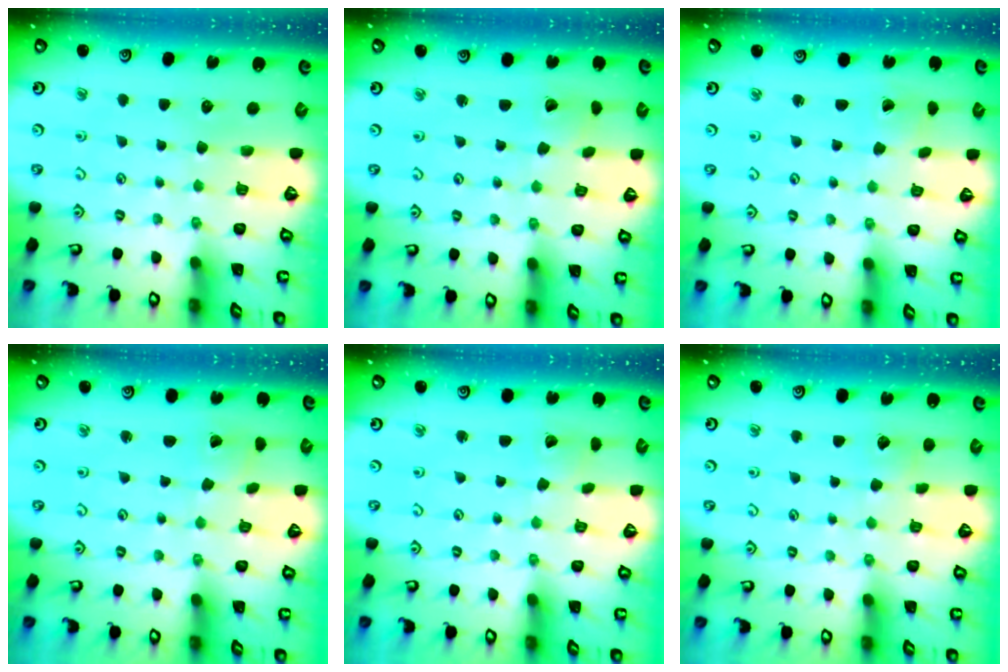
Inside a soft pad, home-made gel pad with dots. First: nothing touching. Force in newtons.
{"total": 2.3, "press": 2.3, "slide": 0.0}
{"total": 1.0, "press": 1.0, "slide": 0.1}
{"total": 1.5, "press": 1.5, "slide": 0.2}
{"total": 2.3, "press": 2.3, "slide": 0.1}
{"total": 2.7, "press": 2.7, "slide": 0.4}